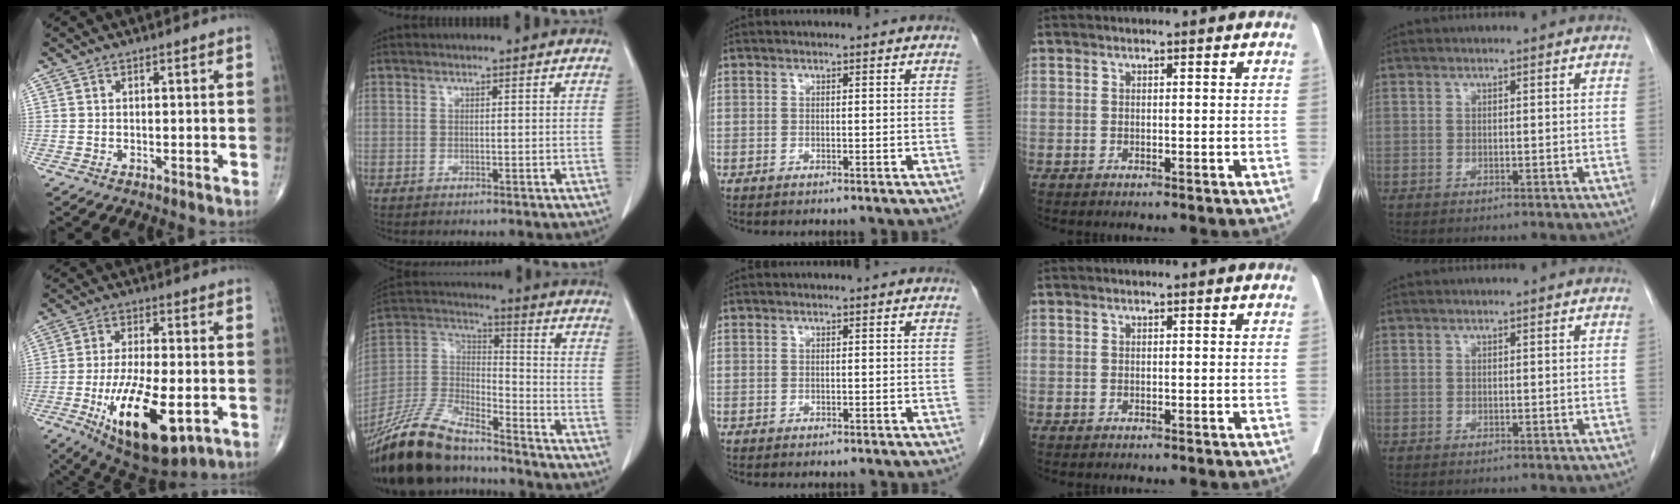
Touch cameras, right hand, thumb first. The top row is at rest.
{"thumb": {"total": 19.1, "force": [-6.3, 7.5, 16.4], "torque": [-0.284, -0.005, -0.086]}, "index": {"total": 20.4, "force": [-17.3, 5.1, 9.6], "torque": [-0.221, -0.011, -0.321]}}